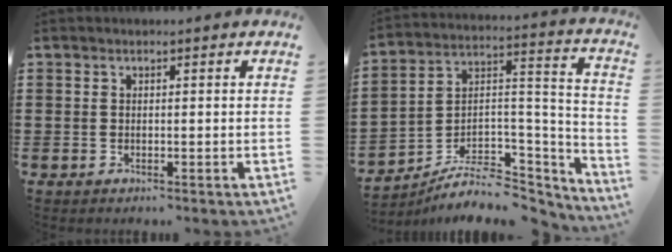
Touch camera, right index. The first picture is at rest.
{"total": 7.7, "force": [-5.8, 3.9, 3.3], "torque": [-0.054, 0.010, -0.105]}